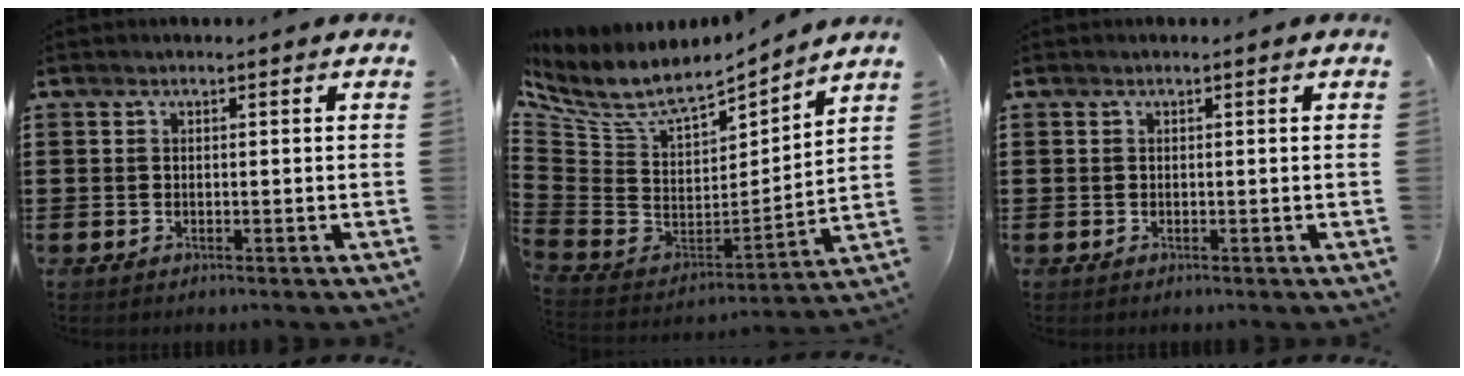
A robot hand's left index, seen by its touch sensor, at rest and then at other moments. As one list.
[{"total": 7.4, "force": [5.8, 2.5, 3.9], "torque": [-0.103, -0.043, 0.101]}, {"total": 0.0}]